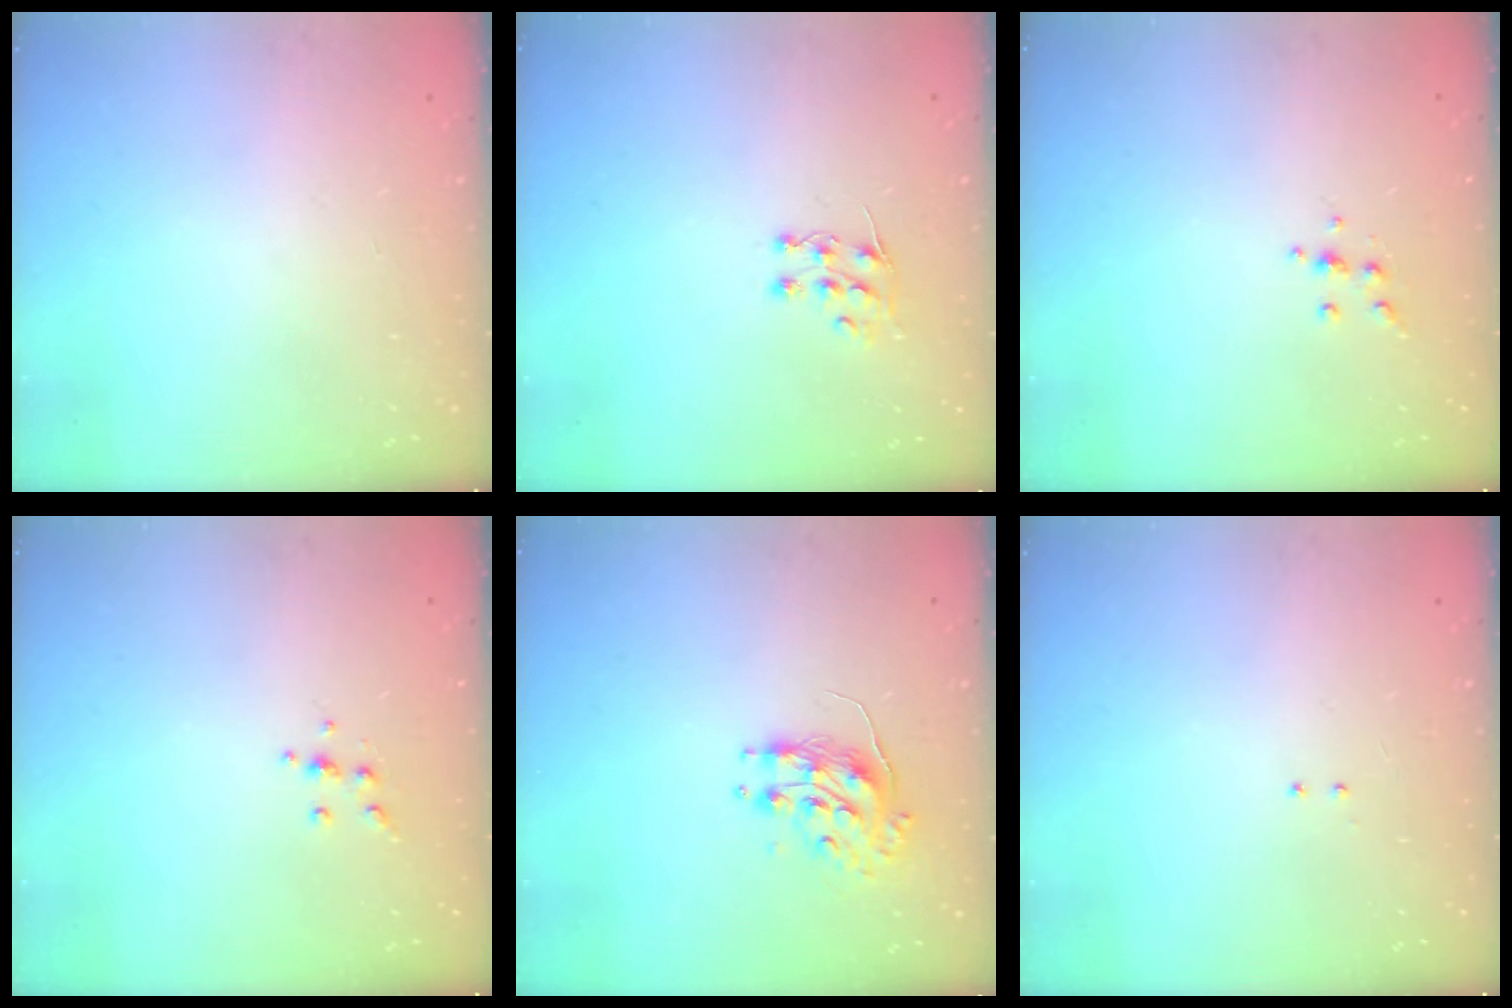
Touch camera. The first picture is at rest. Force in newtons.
{"total": 5.9, "press": 5.9, "slide": 0.5}
{"total": 4.1, "press": 4.0, "slide": 1.0}
{"total": 4.1, "press": 4.0, "slide": 1.0}
{"total": 8.6, "press": 8.6, "slide": 0.3}
{"total": 2.0, "press": 2.0, "slide": 0.4}